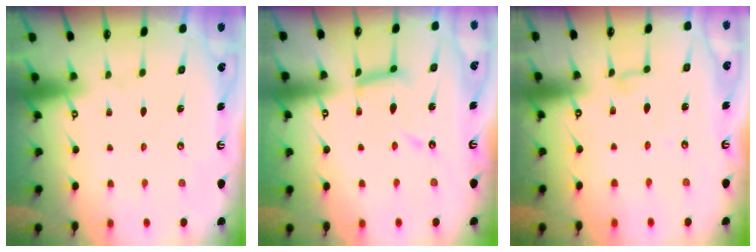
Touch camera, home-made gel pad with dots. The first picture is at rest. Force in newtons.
{"total": 12.6, "press": 12.5, "slide": 1.1}
{"total": 4.3, "press": 4.2, "slide": 0.4}